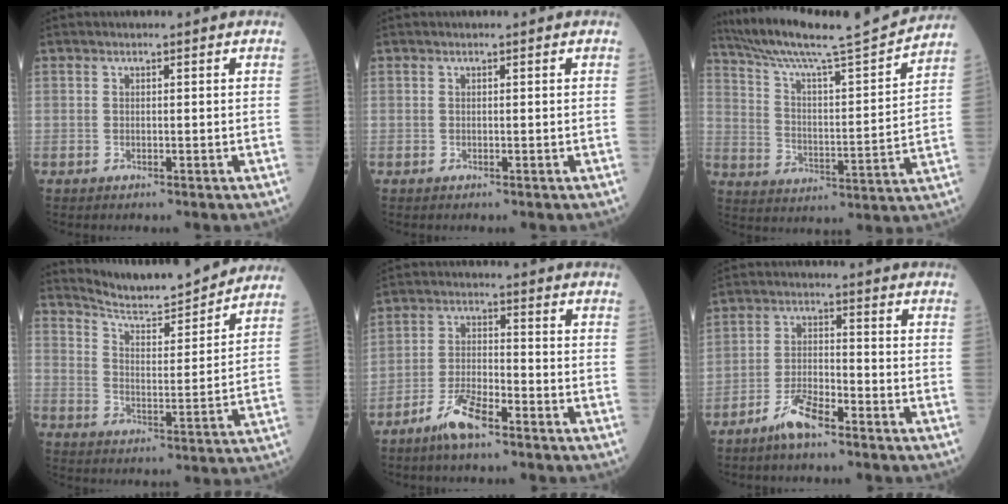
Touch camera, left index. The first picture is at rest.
{"total": 0.0}
{"total": 19.6, "force": [17.9, -0.7, 7.9], "torque": [-0.143, -0.022, 0.275]}
{"total": 13.8, "force": [13.3, 0.1, 3.6], "torque": [-0.065, -0.002, 0.202]}
{"total": 6.4, "force": [-4.7, 1.4, 4.2], "torque": [-0.092, -0.005, -0.093]}
{"total": 5.5, "force": [-4.2, 1.1, 3.3], "torque": [-0.075, -0.003, -0.084]}